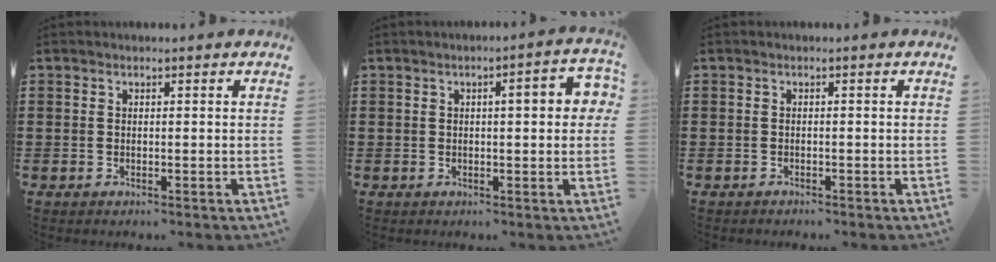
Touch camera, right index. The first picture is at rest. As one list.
[{"total": 4.1, "force": [0.6, 0.9, 4.0], "torque": [-0.057, 0.002, 0.003]}, {"total": 0.6, "force": [-0.6, 0.1, 0.1], "torque": [-0.002, -0.002, -0.012]}]